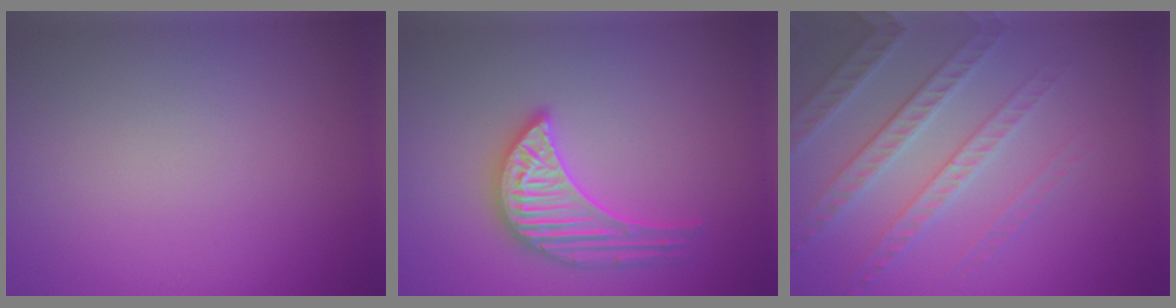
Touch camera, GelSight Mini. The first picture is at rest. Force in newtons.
{"total": 3.8, "press": 3.8, "slide": 0.4}
{"total": 4.4, "press": 4.0, "slide": 1.9}